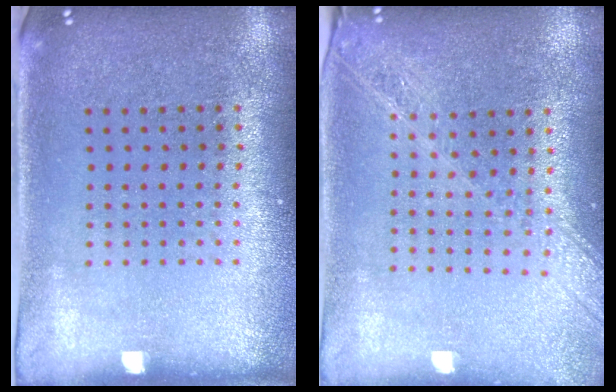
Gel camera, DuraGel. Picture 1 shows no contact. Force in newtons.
{"total": 2.1, "press": 1.8, "slide": 1.0}